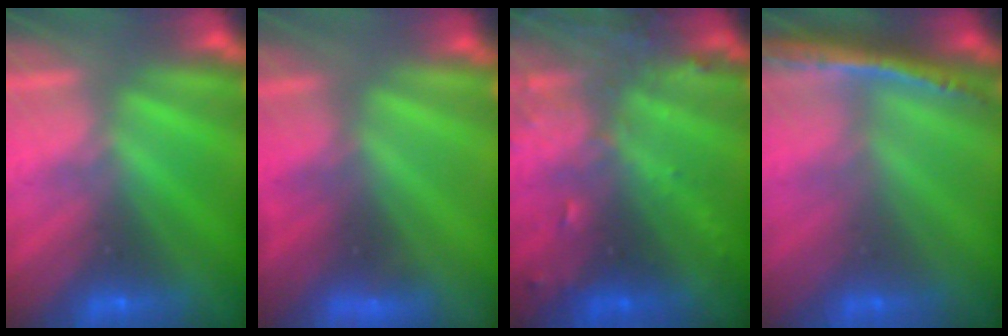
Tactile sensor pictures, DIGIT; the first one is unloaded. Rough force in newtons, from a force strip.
{"total": 4.5}
{"total": 7.2}
{"total": 1.3}